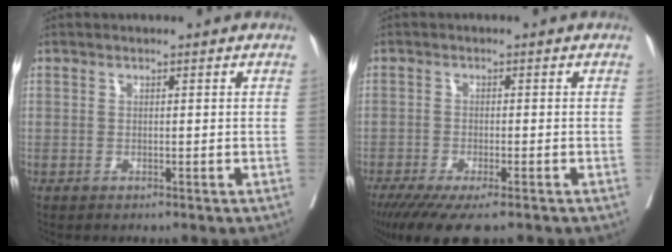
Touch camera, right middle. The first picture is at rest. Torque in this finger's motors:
{"motor_torque": [1.12, -1.02, 0.52, 0.16]}